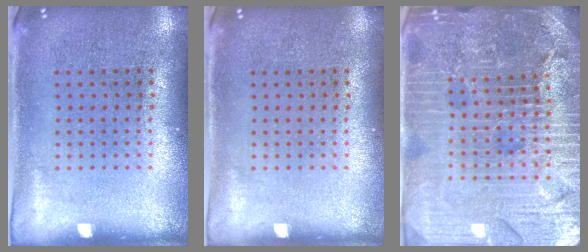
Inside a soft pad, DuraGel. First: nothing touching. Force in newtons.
{"total": 0.0}
{"total": 5.6, "press": 5.0, "slide": 2.5}